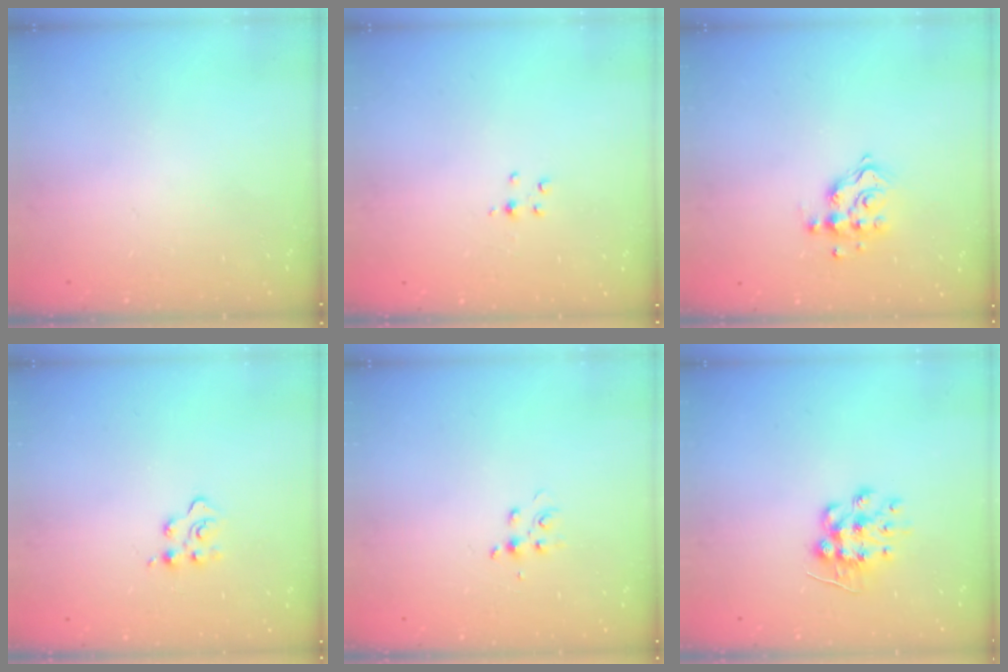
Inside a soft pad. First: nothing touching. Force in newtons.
{"total": 2.6, "press": 2.6, "slide": 0.3}
{"total": 10.2, "press": 10.2, "slide": 0.7}
{"total": 3.0, "press": 2.9, "slide": 0.3}
{"total": 5.0, "press": 4.9, "slide": 0.6}
{"total": 9.2, "press": 9.2, "slide": 0.2}